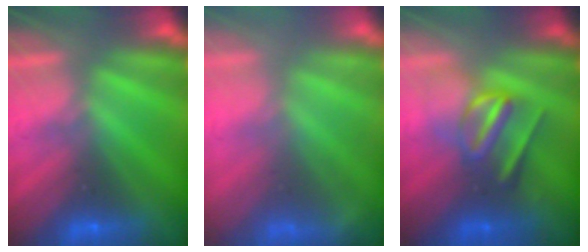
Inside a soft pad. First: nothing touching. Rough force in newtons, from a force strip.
{"total": 1.4}
{"total": 2.9}